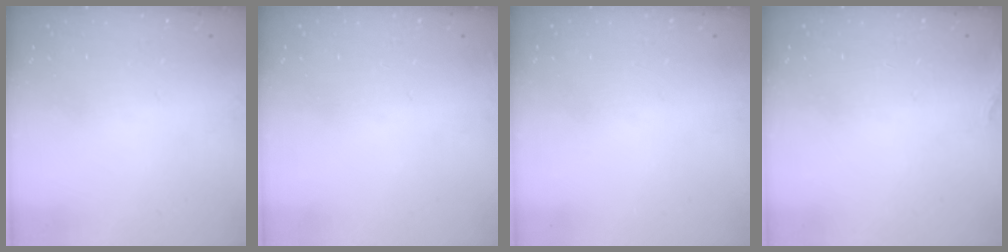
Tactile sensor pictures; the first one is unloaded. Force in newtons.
{"total": 2.3, "press": 2.2, "slide": 0.8}
{"total": 0.0}
{"total": 7.3, "press": 5.5, "slide": 4.8}